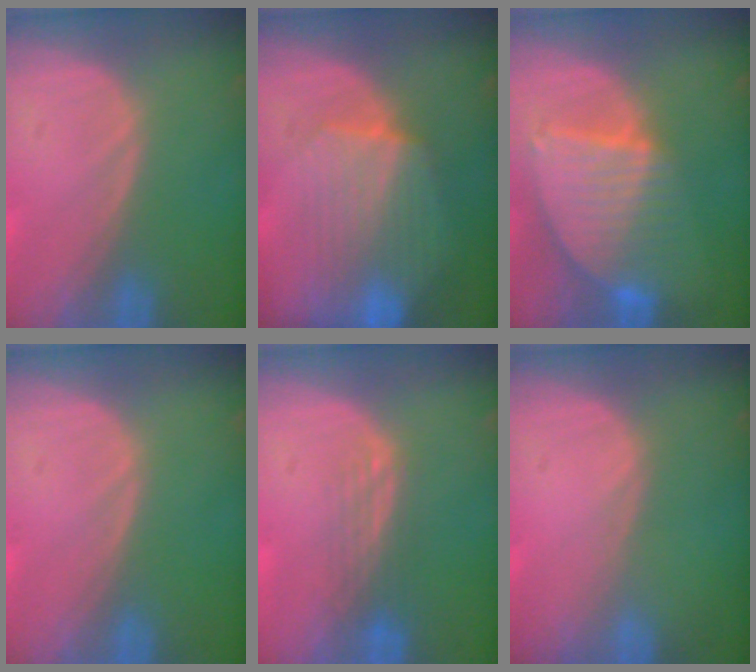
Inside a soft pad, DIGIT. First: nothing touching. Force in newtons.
{"total": 8.3, "press": 8.1, "slide": 1.7}
{"total": 8.4, "press": 7.4, "slide": 4.1}
{"total": 0.0}
{"total": 3.0, "press": 2.5, "slide": 1.7}
{"total": 0.0}